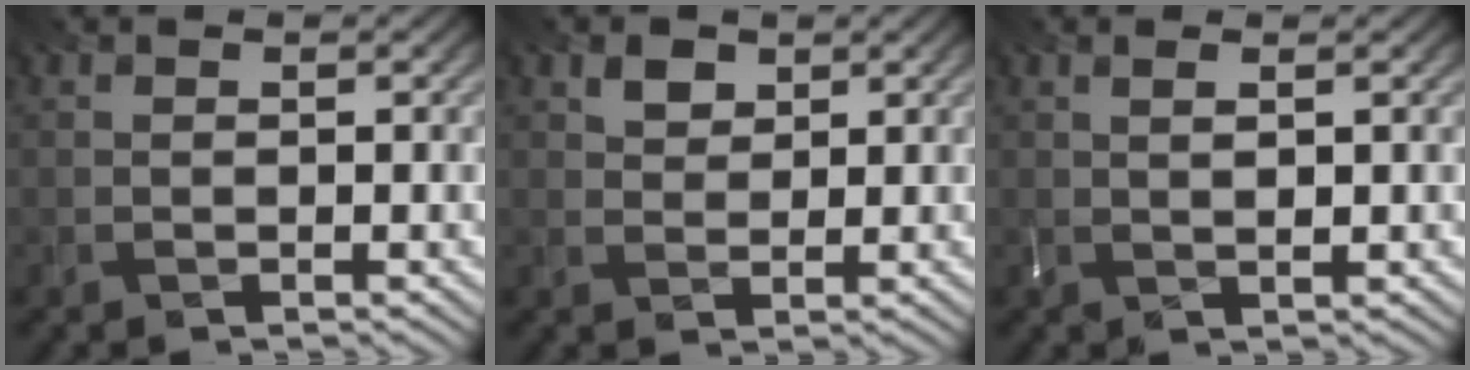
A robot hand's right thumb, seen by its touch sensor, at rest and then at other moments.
{"total": 2.0, "force": [1.6, 1.1, 0.6], "torque": [-0.019, -0.001, 0.021]}
{"total": 1.6, "force": [0.7, 0.1, 1.4], "torque": [-0.032, 0.005, 0.012]}